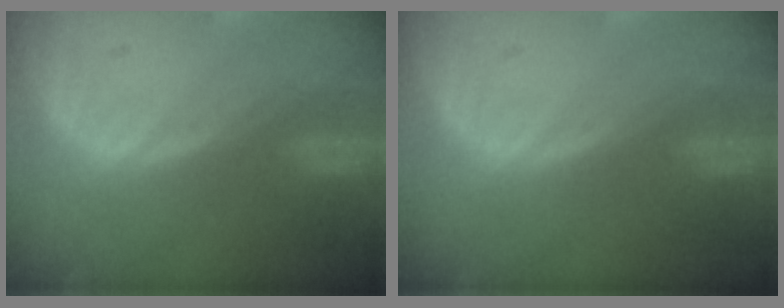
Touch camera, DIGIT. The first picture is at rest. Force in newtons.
{"total": 0.0}